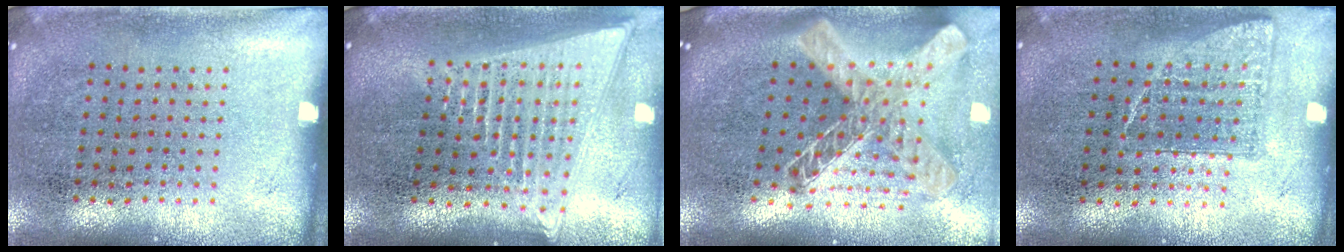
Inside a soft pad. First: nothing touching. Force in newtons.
{"total": 2.1, "press": 1.8, "slide": 1.0}
{"total": 2.3, "press": 1.7, "slide": 1.5}
{"total": 0.7, "press": 0.6, "slide": 0.3}